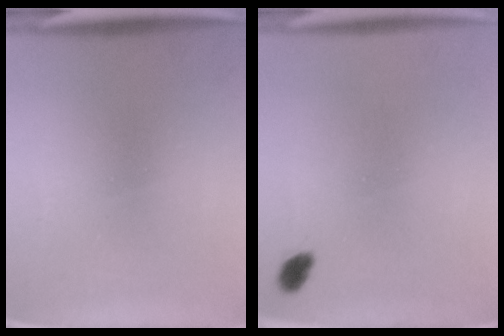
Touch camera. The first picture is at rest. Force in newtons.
{"total": 1.8}